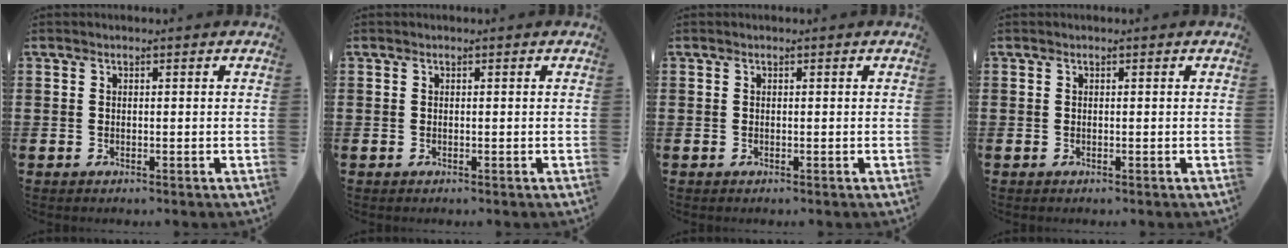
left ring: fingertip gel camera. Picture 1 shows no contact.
{"total": 0.0}
{"total": 0.0}
{"total": 0.0}